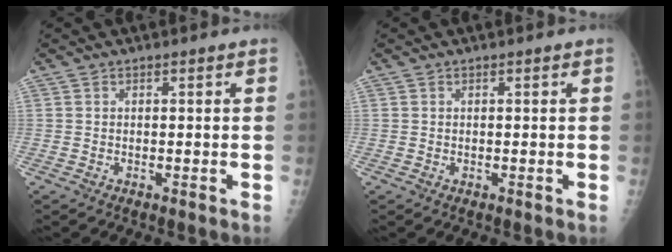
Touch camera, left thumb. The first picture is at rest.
{"total": 0.0}